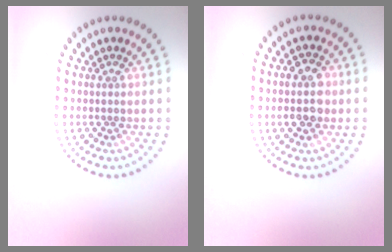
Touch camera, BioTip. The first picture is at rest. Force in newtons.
{"total": 3.6, "press": 3.6, "slide": 0.1}